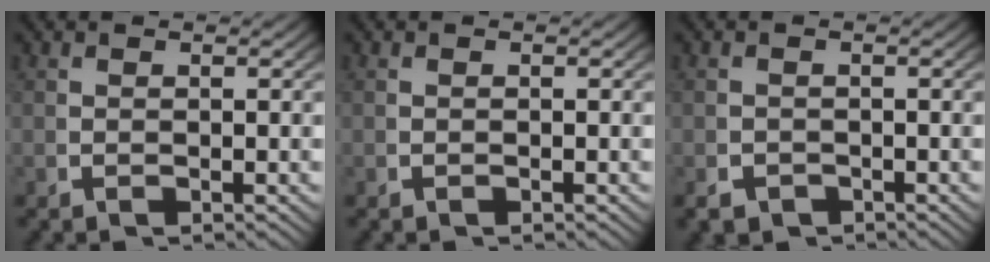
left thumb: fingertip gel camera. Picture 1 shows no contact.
{"total": 0.0}
{"total": 2.3, "force": [-1.9, 1.3, 0.4], "torque": [-0.003, -0.016, -0.026]}